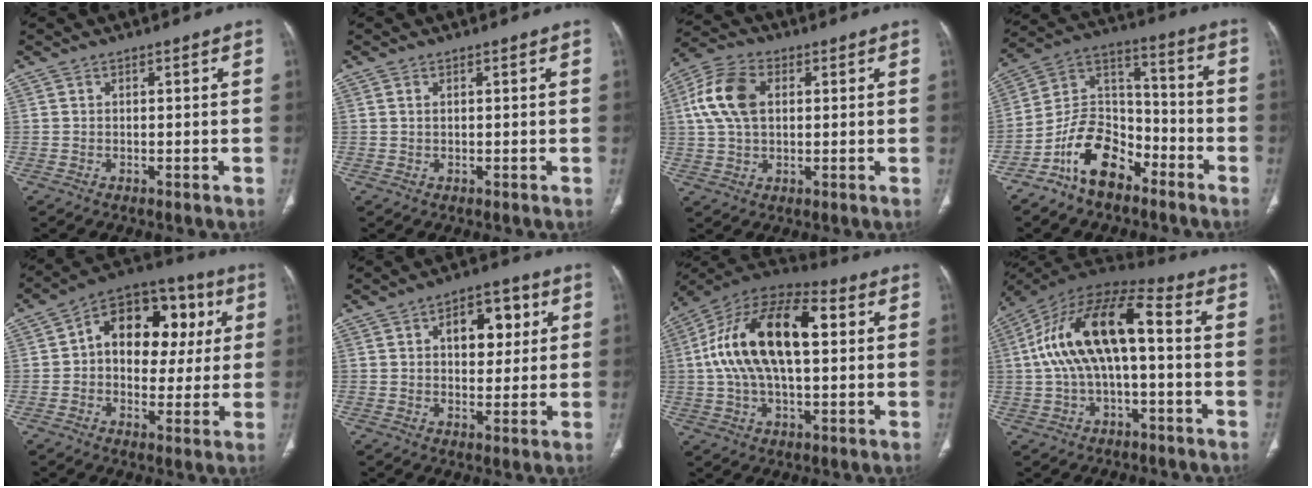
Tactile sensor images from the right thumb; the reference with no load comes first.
{"total": 0.6, "force": [0.2, 0.3, 0.4], "torque": [-0.012, 0.004, 0.005]}
{"total": 11.1, "force": [2.2, 7.0, 8.3], "torque": [-0.169, 0.017, 0.039]}
{"total": 13.5, "force": [-8.4, 7.9, 7.1], "torque": [-0.104, 0.079, -0.163]}
{"total": 17.4, "force": [3.0, 12.0, 12.2], "torque": [-0.119, 0.031, 0.036]}
{"total": 9.6, "force": [2.8, 5.9, 7.1], "torque": [-0.059, 0.003, 0.038]}
{"total": 22.1, "force": [3.4, 11.2, 18.8], "torque": [-0.338, 0.028, 0.048]}
{"total": 17.7, "force": [0.7, 8.1, 15.8], "torque": [-0.300, 0.057, 0.006]}